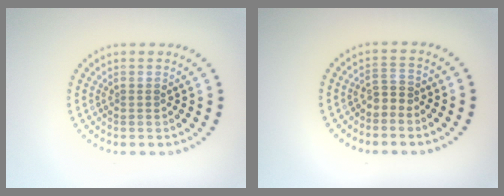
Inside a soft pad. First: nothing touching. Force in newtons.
{"total": 1.4, "press": 0.9, "slide": 1.0}